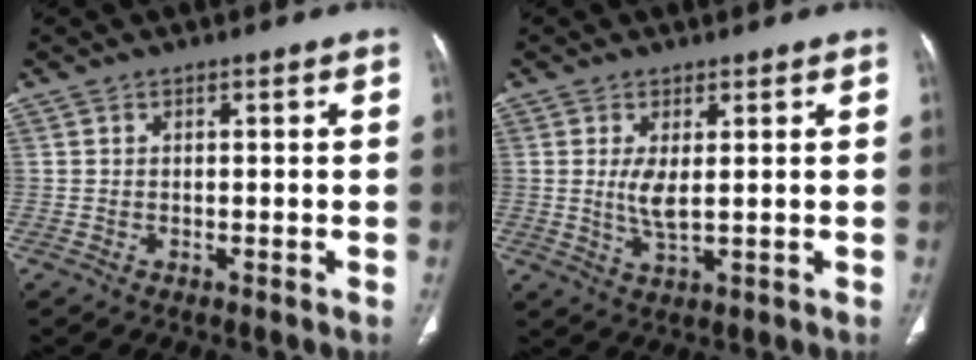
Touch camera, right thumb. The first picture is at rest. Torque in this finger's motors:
{"motor_torque": [-0.39, -0.02, 0.60, 0.18, 0.02]}